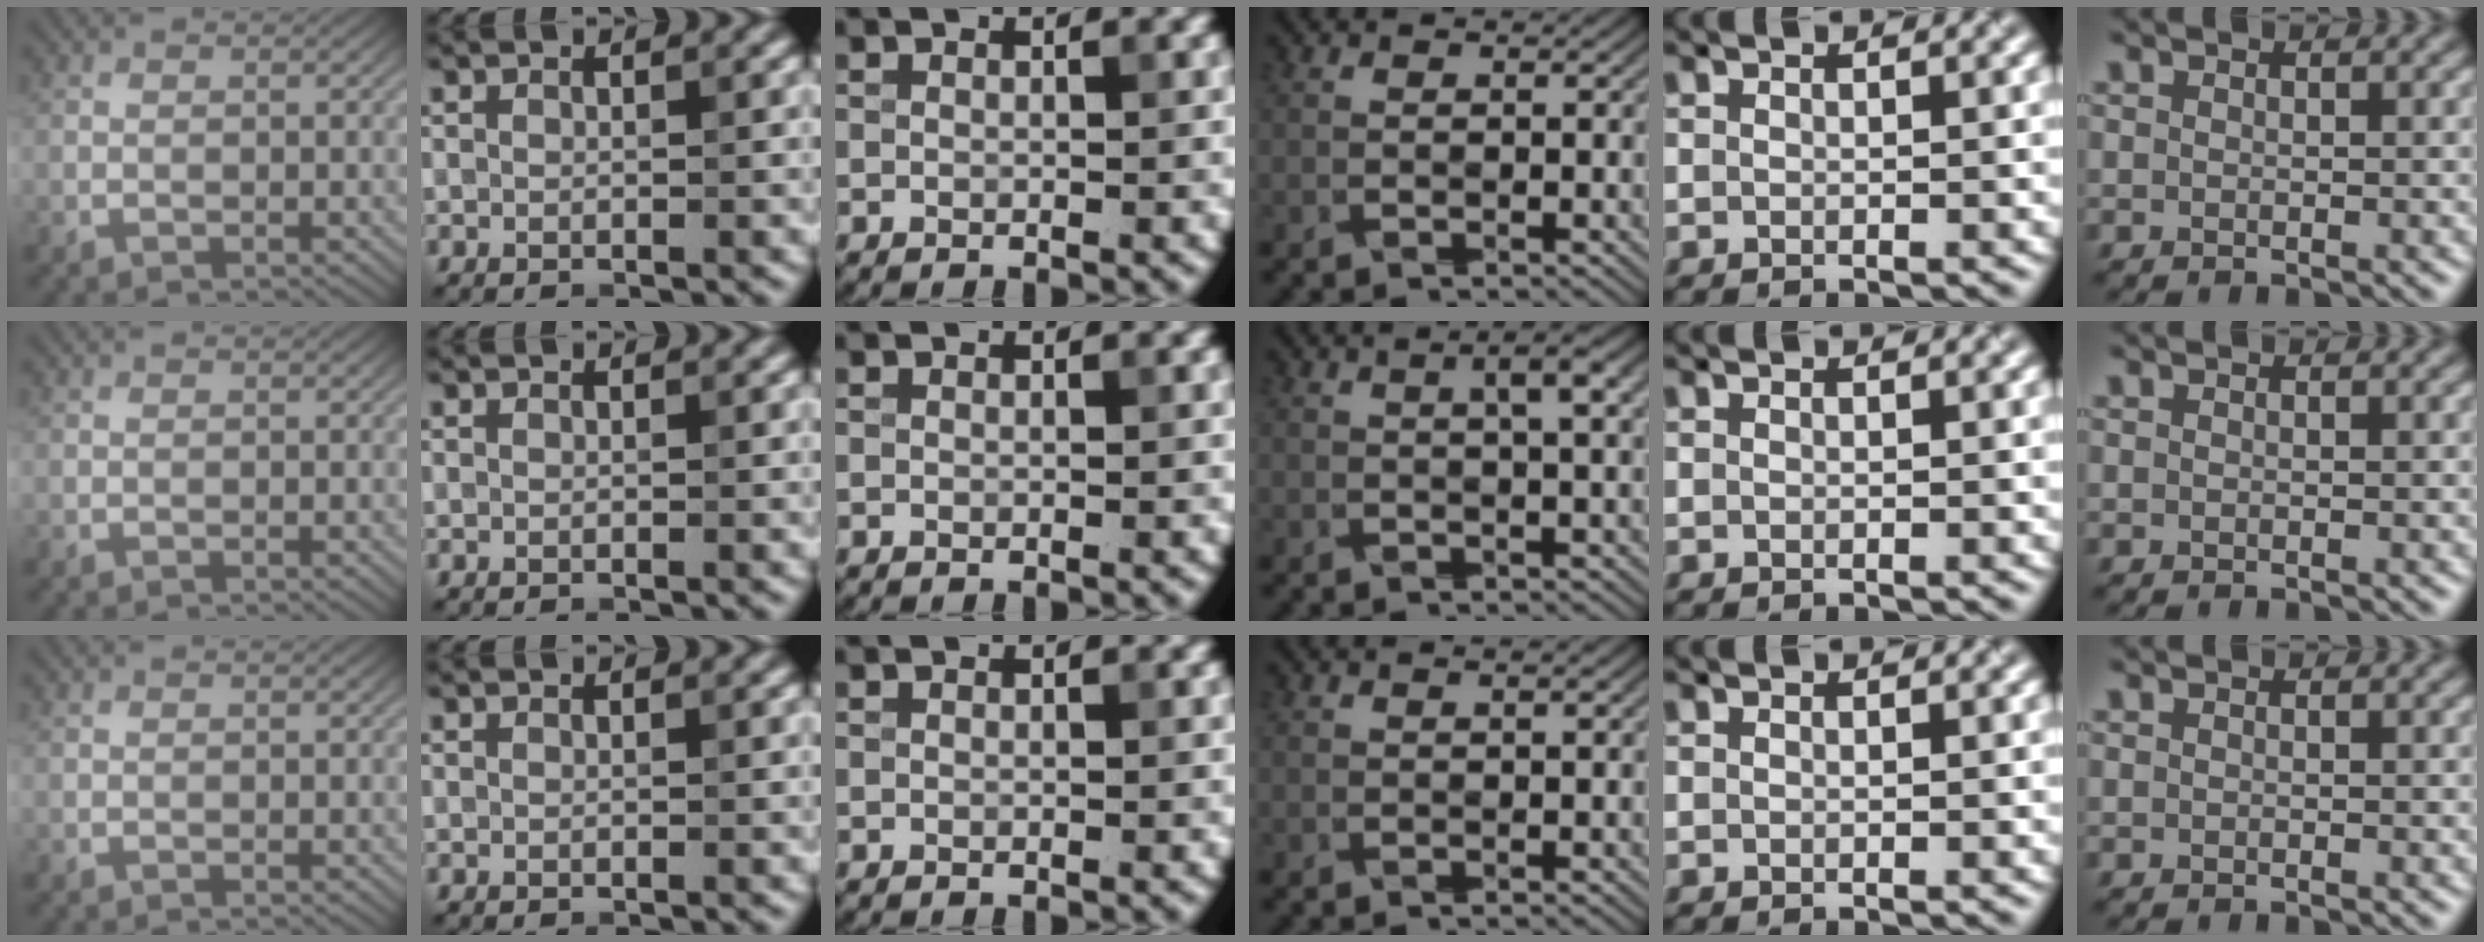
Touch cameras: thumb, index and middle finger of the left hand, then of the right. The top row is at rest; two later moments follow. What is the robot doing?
{"motion": "pour", "object": "sugar"}